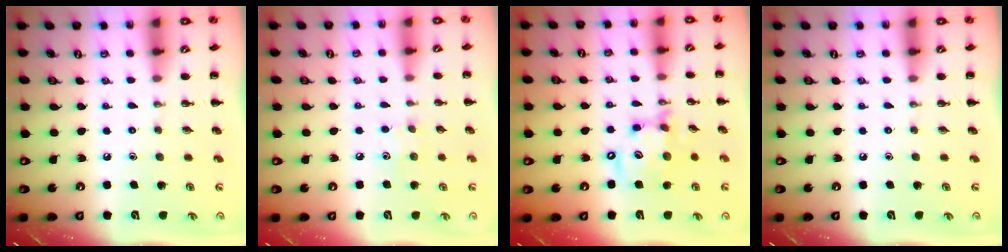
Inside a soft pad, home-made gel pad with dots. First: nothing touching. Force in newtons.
{"total": 4.0, "press": 3.9, "slide": 1.0}
{"total": 14.0, "press": 13.6, "slide": 3.4}
{"total": 0.0}